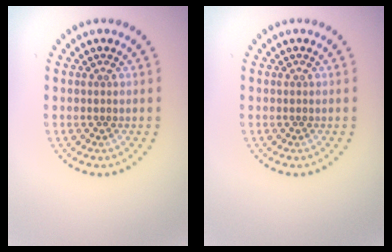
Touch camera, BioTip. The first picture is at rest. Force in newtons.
{"total": 0.0}